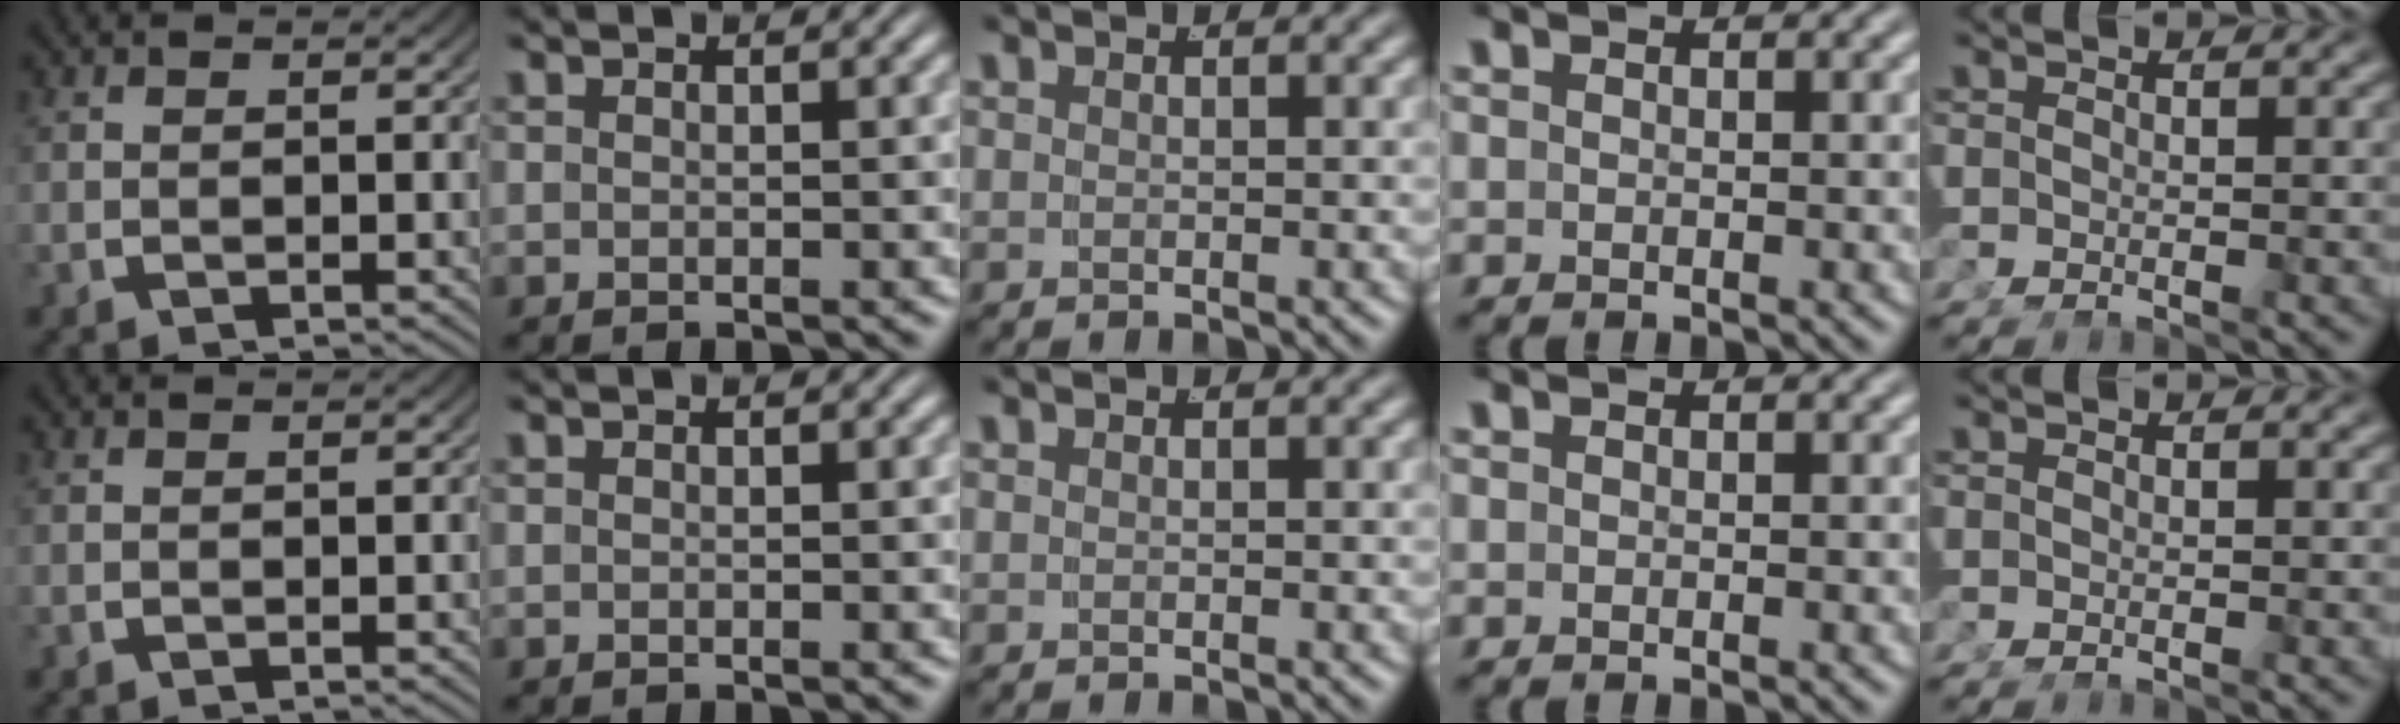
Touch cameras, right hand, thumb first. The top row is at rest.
{}